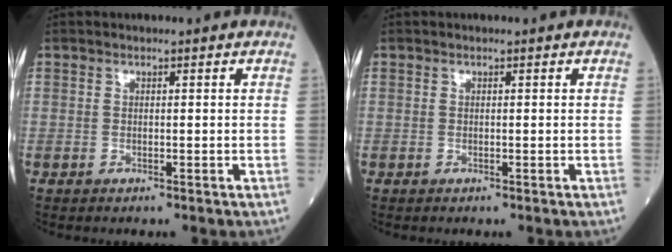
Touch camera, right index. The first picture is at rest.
{"total": 0.0}